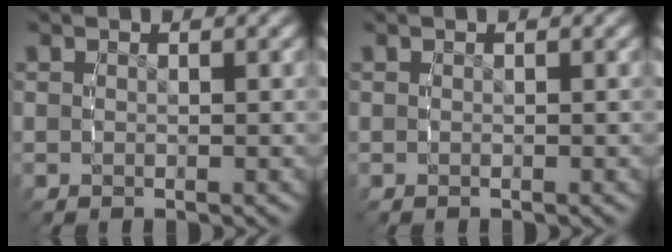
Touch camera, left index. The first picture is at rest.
{"total": 0.0}